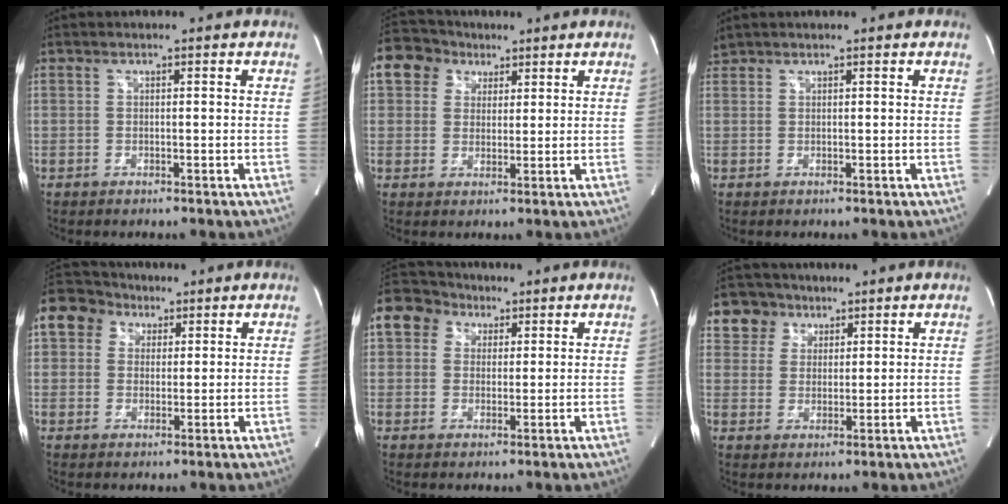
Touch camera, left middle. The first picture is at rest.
{"total": 7.7, "force": [3.7, 6.4, 2.0], "torque": [-0.043, 0.031, 0.066]}
{"total": 0.9, "force": [0.9, 0.2, -0.2], "torque": [-0.005, 0.009, 0.022]}
{"total": 10.2, "force": [4.7, 8.5, 3.4], "torque": [-0.087, 0.041, 0.083]}
{"total": 10.8, "force": [4.9, 8.9, 3.7], "torque": [-0.098, 0.044, 0.087]}
{"total": 5.5, "force": [3.3, 4.4, 0.3], "torque": [-0.009, 0.006, 0.062]}